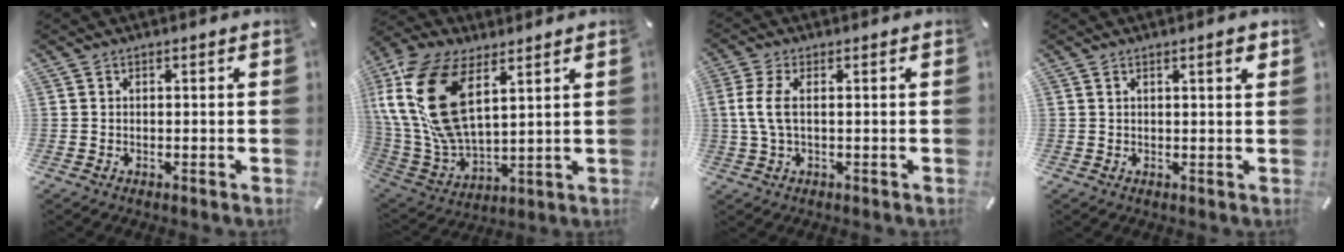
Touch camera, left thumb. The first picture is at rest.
{"total": 20.4, "force": [8.2, 10.8, 15.2], "torque": [-0.363, -0.034, 0.141]}
{"total": 5.4, "force": [0.4, 1.9, 5.1], "torque": [-0.116, -0.004, 0.002]}
{"total": 2.2, "force": [1.0, 0.4, 1.9], "torque": [-0.032, -0.001, 0.014]}